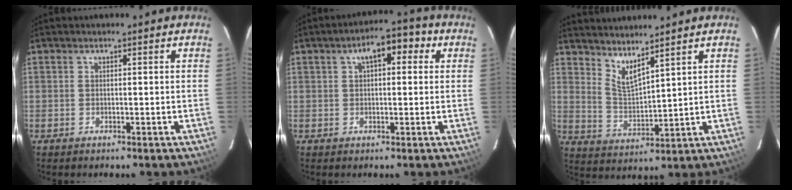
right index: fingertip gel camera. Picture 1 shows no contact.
{"total": 7.1, "force": [2.4, 3.3, 5.7], "torque": [-0.092, 0.032, 0.035]}
{"total": 6.3, "force": [5.1, 0.8, 3.5], "torque": [-0.064, -0.011, 0.101]}